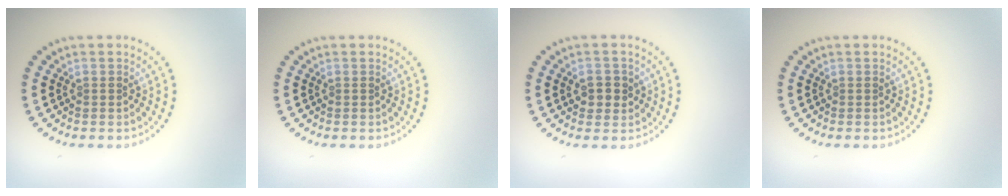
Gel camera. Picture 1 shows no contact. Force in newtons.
{"total": 0.0}
{"total": 2.1, "press": 2.0, "slide": 0.4}
{"total": 0.0}